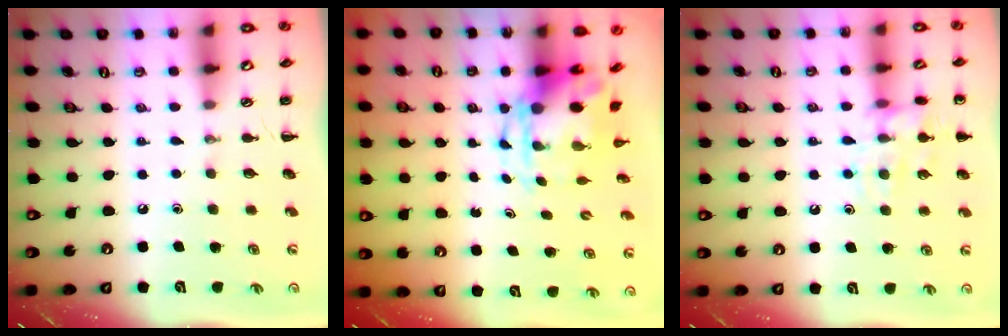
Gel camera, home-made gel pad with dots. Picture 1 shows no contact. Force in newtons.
{"total": 4.4, "press": 4.2, "slide": 1.1}
{"total": 12.1, "press": 12.1, "slide": 0.7}